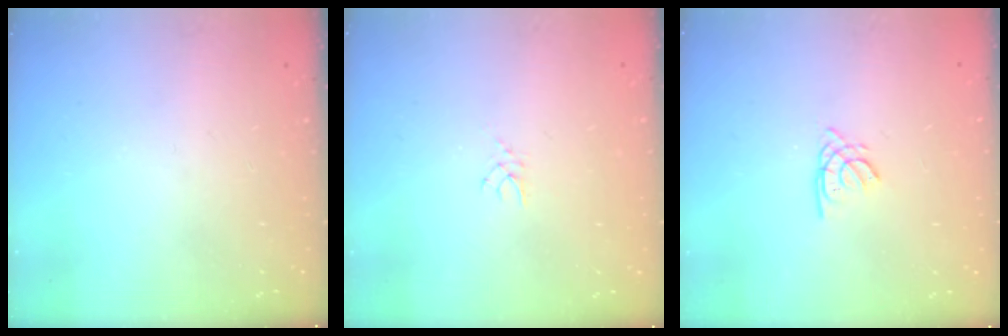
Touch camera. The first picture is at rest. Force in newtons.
{"total": 2.1, "press": 2.1, "slide": 0.3}
{"total": 1.5, "press": 1.5, "slide": 0.1}